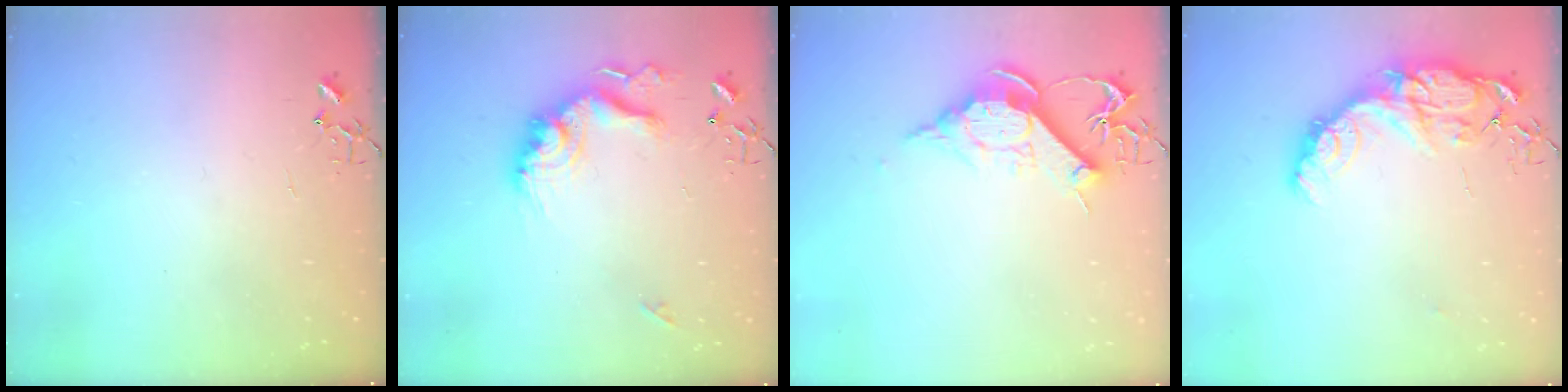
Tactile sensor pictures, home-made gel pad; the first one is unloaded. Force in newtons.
{"total": 18.3, "press": 18.2, "slide": 2.0}
{"total": 11.9, "press": 11.9, "slide": 0.4}
{"total": 17.2, "press": 17.1, "slide": 1.2}